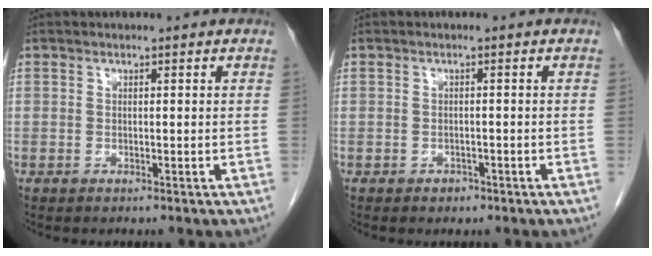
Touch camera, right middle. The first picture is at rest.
{"total": 1.2, "force": [-0.8, 0.8, 0.3], "torque": [-0.007, 0.002, -0.010]}